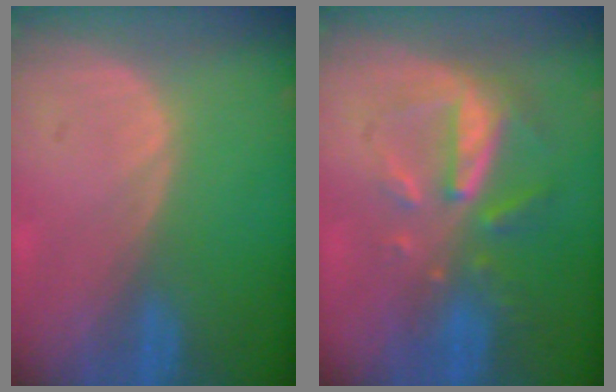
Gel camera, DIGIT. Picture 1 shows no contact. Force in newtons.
{"total": 8.1, "press": 7.3, "slide": 3.4}